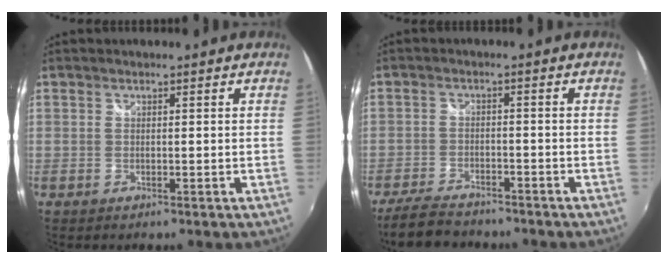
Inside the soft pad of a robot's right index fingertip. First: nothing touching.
{"total": 8.5, "force": [-7.3, 3.1, 3.0], "torque": [-0.093, -0.009, -0.124]}